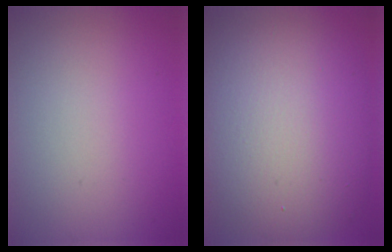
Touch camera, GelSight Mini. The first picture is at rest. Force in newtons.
{"total": 12.1, "press": 12.1, "slide": 0.5}